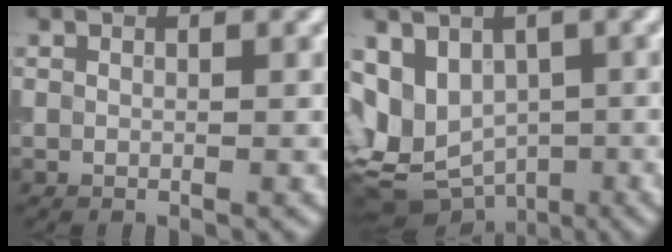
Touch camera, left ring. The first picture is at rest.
{"total": 9.0, "force": [-1.3, 7.7, 4.5], "torque": [-0.091, -0.013, -0.004]}